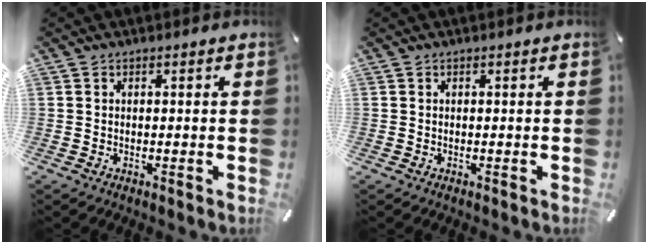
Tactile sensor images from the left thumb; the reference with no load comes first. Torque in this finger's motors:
{"motor_torque": [-0.25, 0.00, 0.04, 0.01, 0.00]}